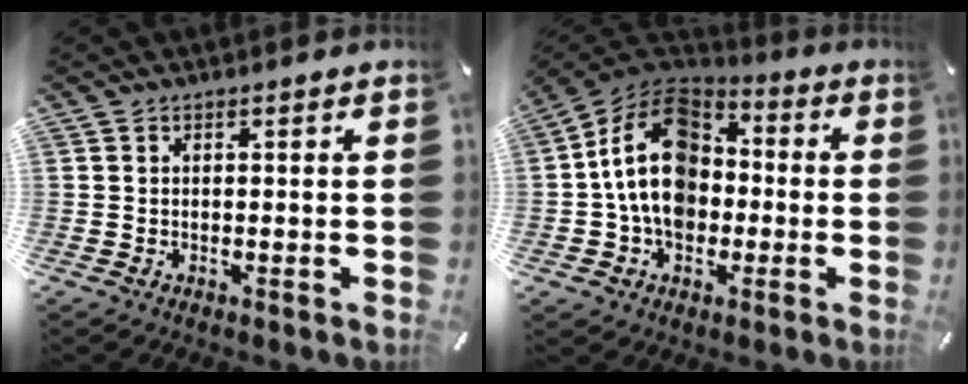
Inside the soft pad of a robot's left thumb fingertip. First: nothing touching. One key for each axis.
{"total": 16.3, "fx": -0.9, "fy": 12.8, "fz": 10.0, "tx": -0.214, "ty": 0.016, "tz": -0.021}